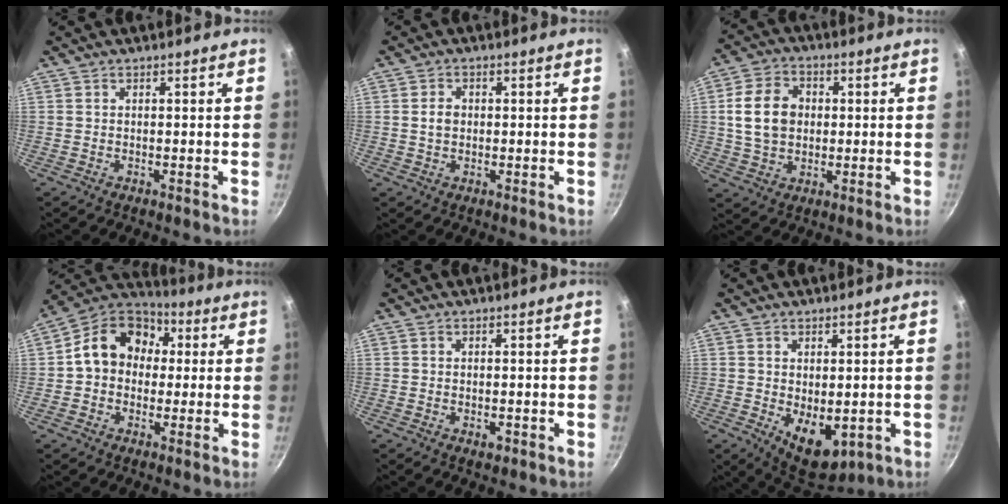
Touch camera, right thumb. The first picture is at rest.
{"total": 2.8, "force": [0.2, 2.1, 1.8], "torque": [-0.023, 0.006, 0.001]}
{"total": 10.9, "force": [1.2, 8.3, 6.9], "torque": [-0.107, 0.012, 0.016]}
{"total": 14.0, "force": [2.0, 11.3, 8.0], "torque": [-0.095, 0.033, 0.013]}
{"total": 1.6, "force": [-0.6, 1.0, 1.2], "torque": [-0.017, 0.000, -0.010]}
{"total": 8.3, "force": [-1.1, 5.1, 6.5], "torque": [-0.074, -0.016, 0.001]}